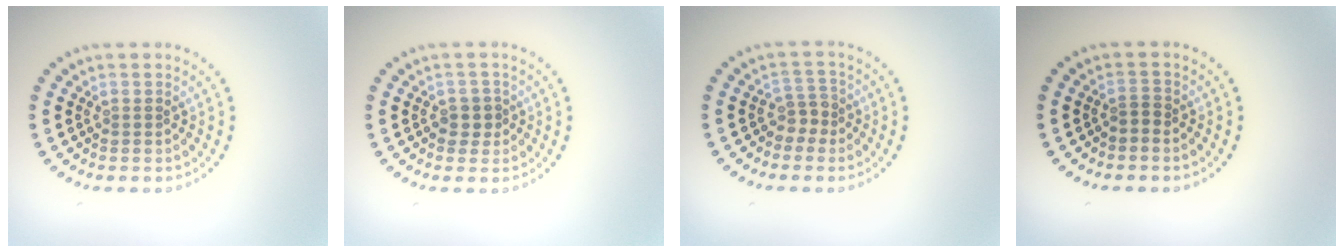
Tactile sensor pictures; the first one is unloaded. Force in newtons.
{"total": 1.4, "press": 1.3, "slide": 0.6}
{"total": 1.8, "press": 1.3, "slide": 1.3}
{"total": 0.9, "press": 0.5, "slide": 0.7}